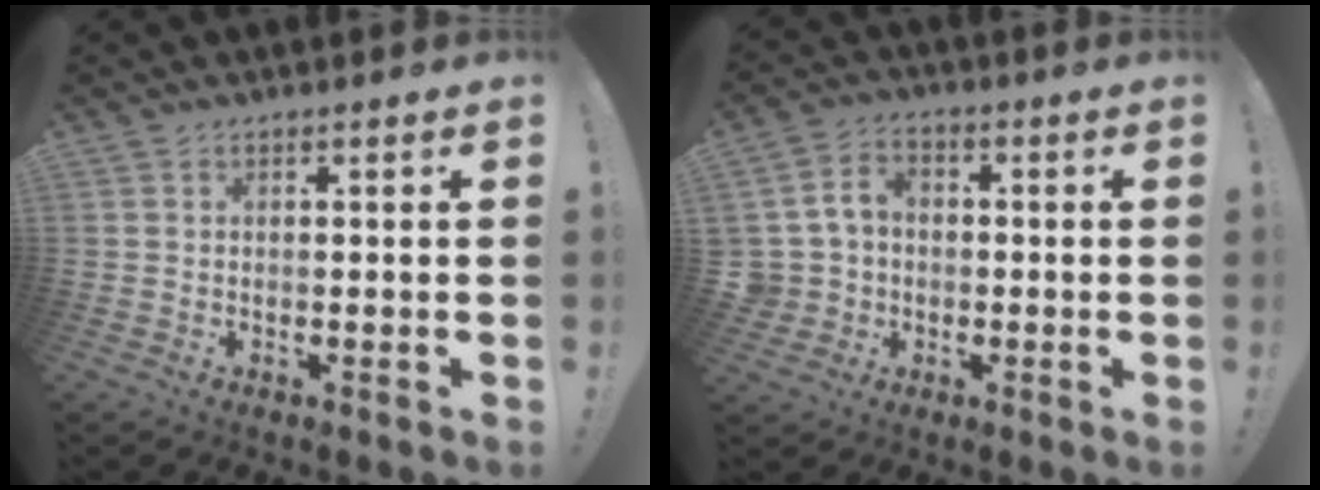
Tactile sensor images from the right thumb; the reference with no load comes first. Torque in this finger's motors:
{"motor_torque": [-0.30, 0.28, -0.25, 0.18, -0.03]}